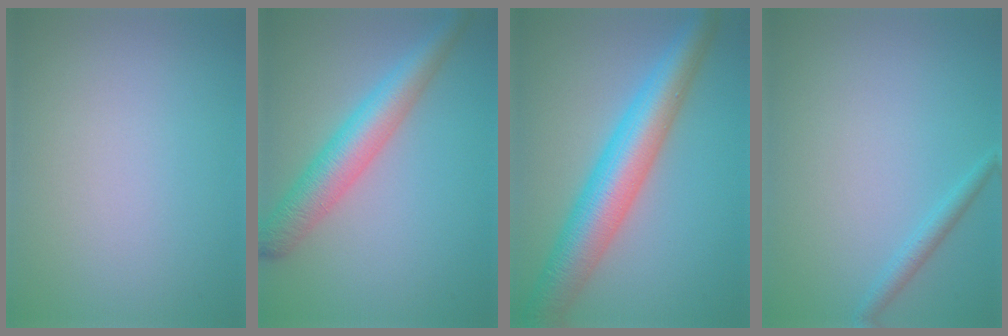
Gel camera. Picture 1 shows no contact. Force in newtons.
{"total": 5.2, "press": 5.2, "slide": 0.1}
{"total": 7.8, "press": 7.8, "slide": 0.1}
{"total": 1.4, "press": 1.4, "slide": 0.1}